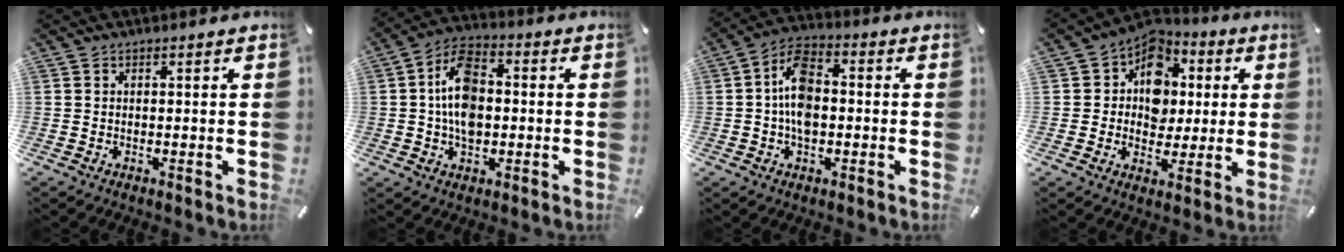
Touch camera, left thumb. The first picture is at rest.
{"total": 10.9, "force": [-0.3, 7.3, 8.2], "torque": [-0.157, 0.010, -0.006]}
{"total": 9.3, "force": [-0.9, 5.8, 7.3], "torque": [-0.138, 0.014, -0.016]}
{"total": 10.5, "force": [1.2, 9.5, 4.1], "torque": [-0.059, -0.010, 0.022]}